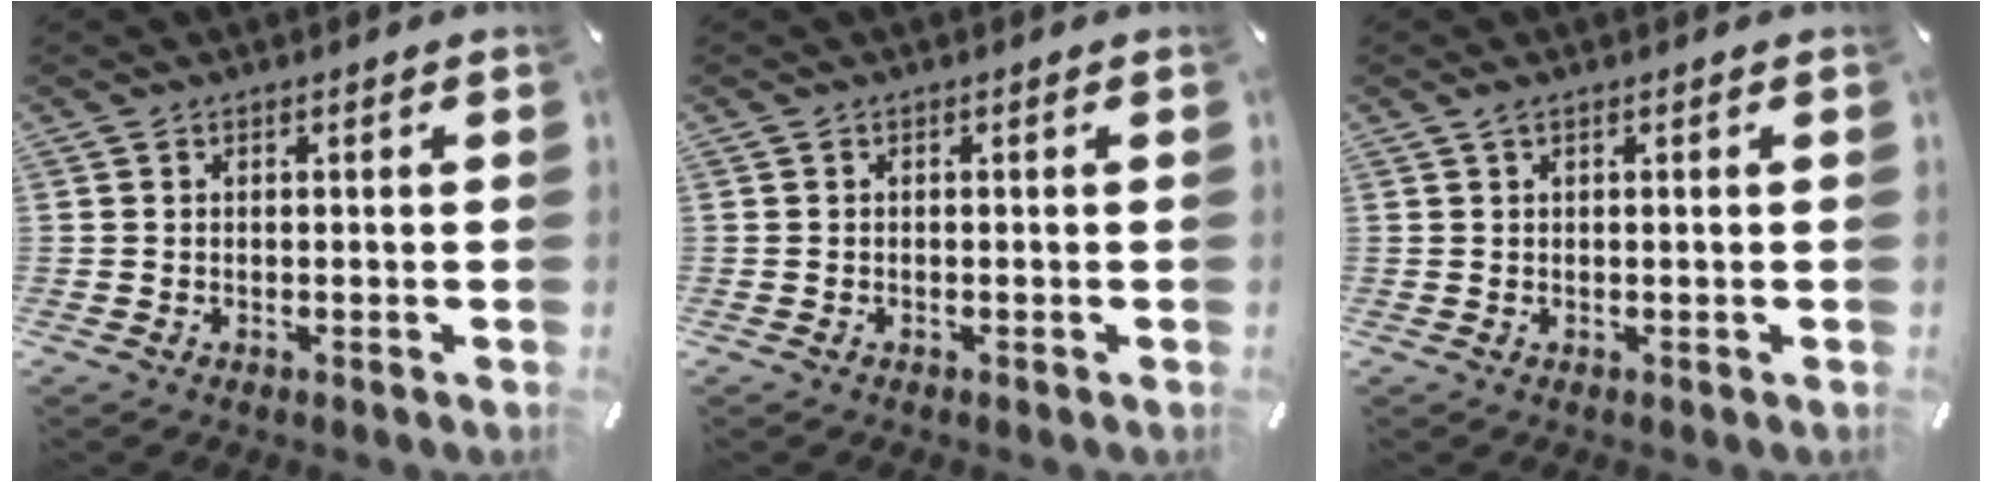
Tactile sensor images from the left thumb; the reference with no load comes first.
{"total": 0.0}
{"total": 0.8, "force": [0.3, 0.0, 0.8], "torque": [-0.016, 0.000, 0.005]}